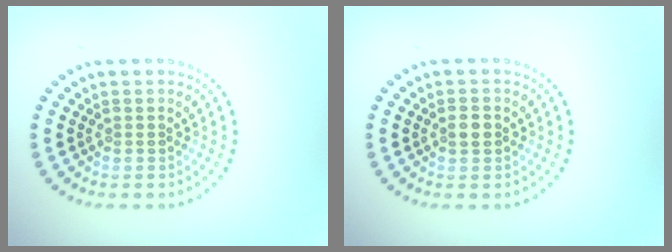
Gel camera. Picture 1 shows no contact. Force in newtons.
{"total": 1.2, "press": 1.1, "slide": 0.4}